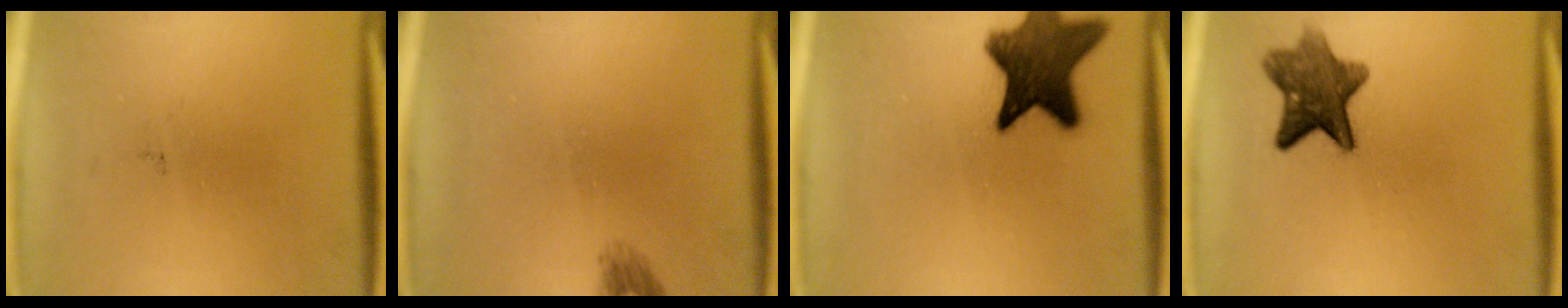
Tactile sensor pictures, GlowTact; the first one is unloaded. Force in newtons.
{"total": 1.3}
{"total": 12.2}
{"total": 8.3}